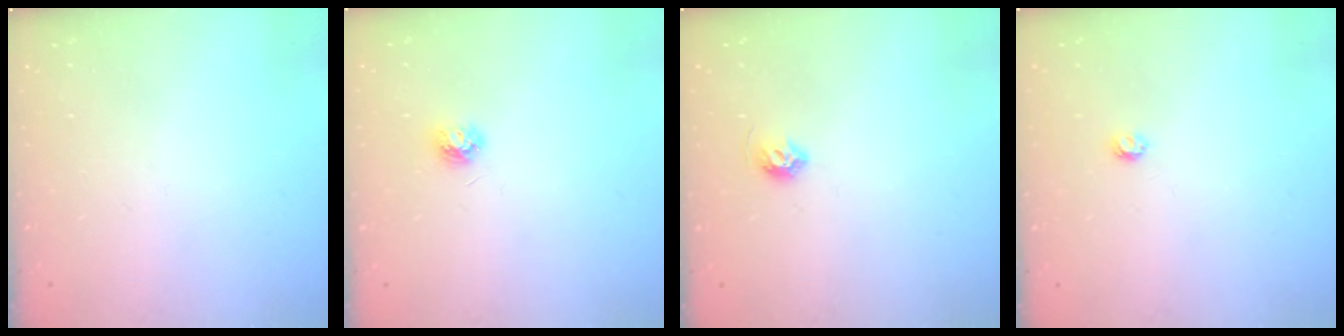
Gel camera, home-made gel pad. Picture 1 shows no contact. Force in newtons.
{"total": 4.2, "press": 4.2, "slide": 0.3}
{"total": 5.6, "press": 5.5, "slide": 1.0}
{"total": 3.0, "press": 3.0, "slide": 0.4}